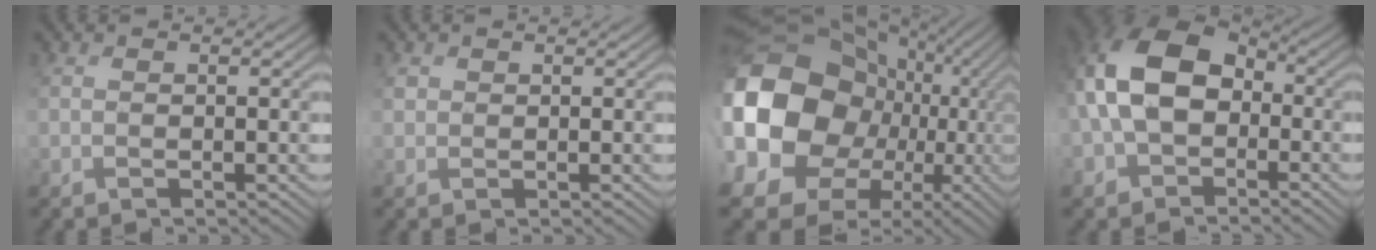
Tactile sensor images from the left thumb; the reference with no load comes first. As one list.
[{"total": 1.0, "force": [0.5, 0.8, 0.2], "torque": [-0.005, 0.000, 0.009]}, {"total": 23.0, "force": [-0.6, 19.6, 12.1], "torque": [-0.323, -0.047, -0.010]}, {"total": 12.5, "force": [-0.8, 8.6, 8.9], "torque": [-0.211, 0.000, -0.026]}]